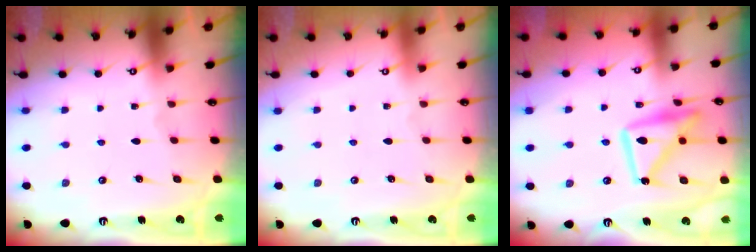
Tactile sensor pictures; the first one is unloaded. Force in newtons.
{"total": 4.0, "press": 4.0, "slide": 0.1}
{"total": 15.3, "press": 15.3, "slide": 1.3}